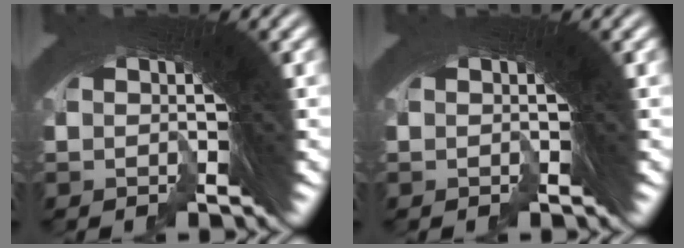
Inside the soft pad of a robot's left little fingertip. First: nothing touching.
{"total": 0.0}